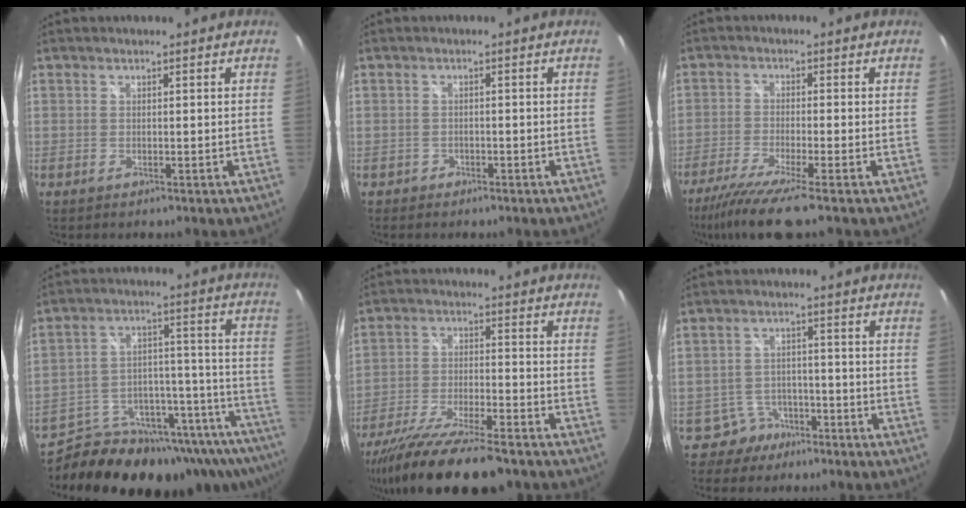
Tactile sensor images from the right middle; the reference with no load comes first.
{"total": 2.0, "force": [-1.2, 1.5, 0.4], "torque": [-0.015, -0.002, -0.016]}
{"total": 10.0, "force": [-7.7, -0.3, 6.4], "torque": [-0.141, -0.039, -0.135]}
{"total": 27.6, "force": [-23.9, 8.8, 10.6], "torque": [-0.145, 0.010, -0.324]}
{"total": 18.5, "force": [-15.2, 3.3, 10.1], "torque": [-0.198, -0.047, -0.252]}
{"total": 5.5, "force": [-4.1, 3.8, 0.1], "torque": [-0.010, 0.023, -0.059]}